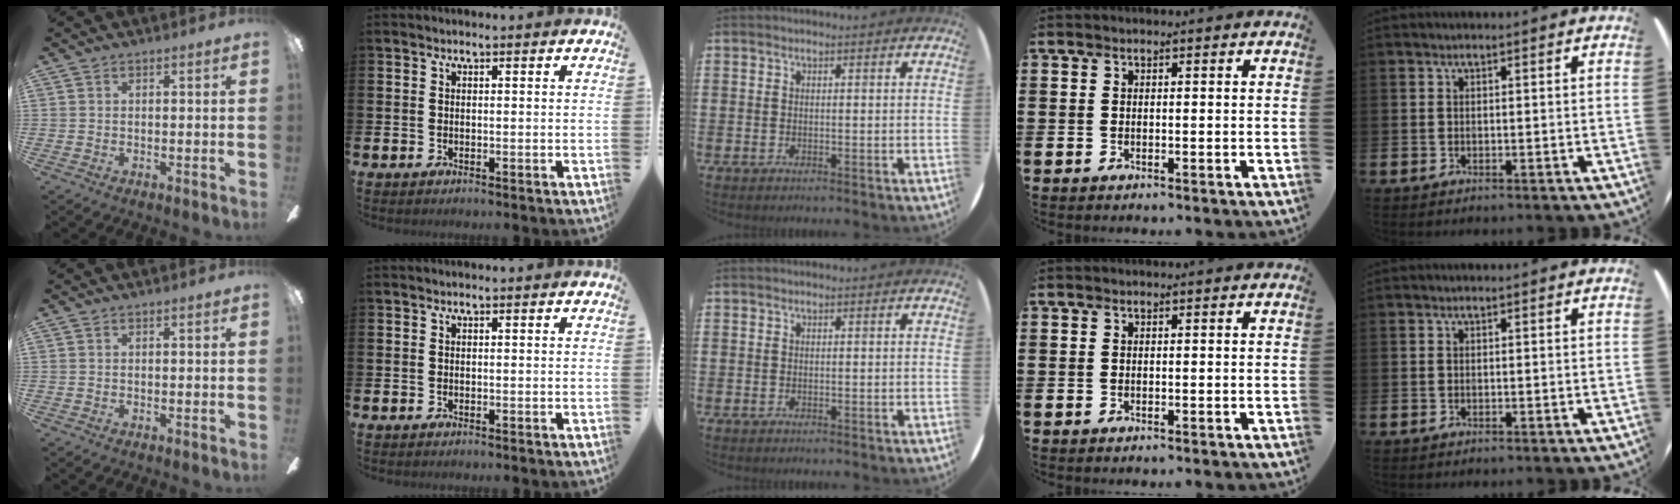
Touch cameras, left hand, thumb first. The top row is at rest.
{}